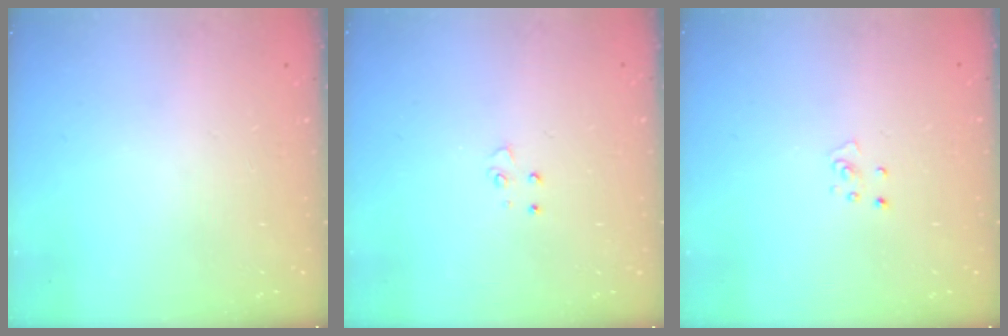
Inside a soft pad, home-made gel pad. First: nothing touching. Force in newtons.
{"total": 4.1, "press": 4.1, "slide": 0.5}
{"total": 3.3, "press": 3.3, "slide": 0.3}